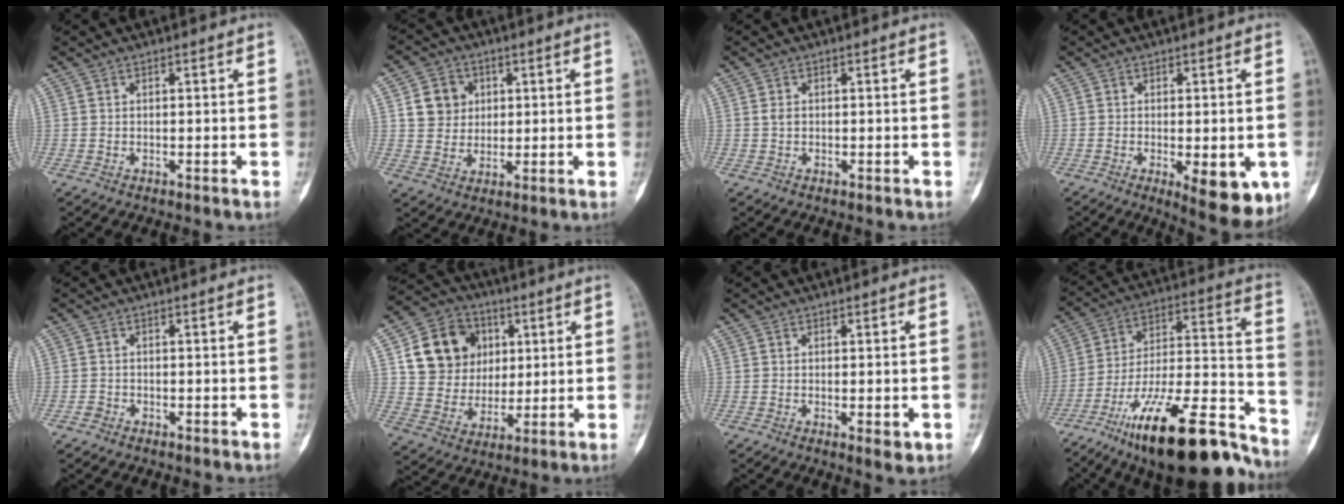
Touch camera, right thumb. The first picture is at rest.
{"total": 7.2, "force": [2.0, 6.4, 2.6], "torque": [-0.011, -0.004, 0.035]}
{"total": 0.9, "force": [-0.1, 0.7, 0.6], "torque": [-0.009, 0.002, -0.004]}
{"total": 9.6, "force": [-3.1, 3.5, 8.4], "torque": [-0.092, -0.015, -0.036]}
{"total": 1.1, "force": [-0.8, 0.7, 0.1], "torque": [-0.003, 0.003, -0.021]}
{"total": 15.2, "force": [4.5, 13.0, 6.3], "torque": [-0.074, -0.001, 0.085]}
{"total": 2.8, "force": [-0.7, 0.9, 2.5], "torque": [-0.032, -0.007, -0.008]}
{"total": 26.5, "force": [-19.1, 7.1, 17.0], "torque": [-0.234, 0.096, -0.318]}